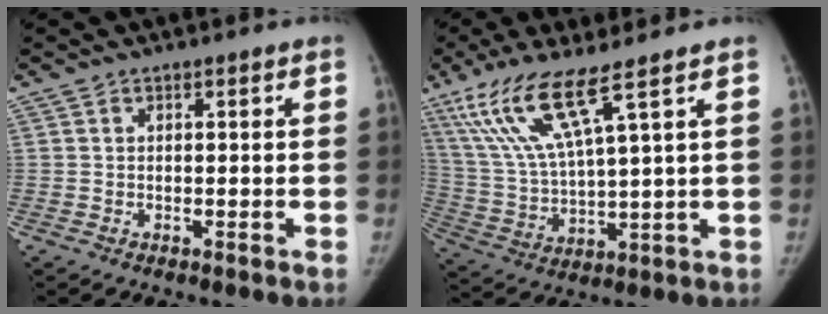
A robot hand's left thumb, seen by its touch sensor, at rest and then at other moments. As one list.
[{"total": 13.5, "force": [8.0, 1.4, 10.8], "torque": [-0.244, -0.035, 0.167]}]